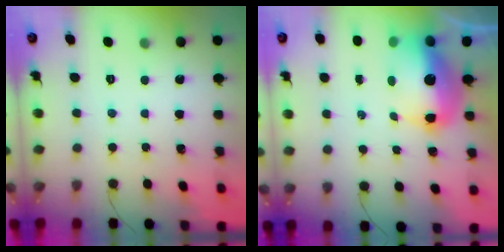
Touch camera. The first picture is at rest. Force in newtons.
{"total": 11.6, "press": 11.4, "slide": 2.2}